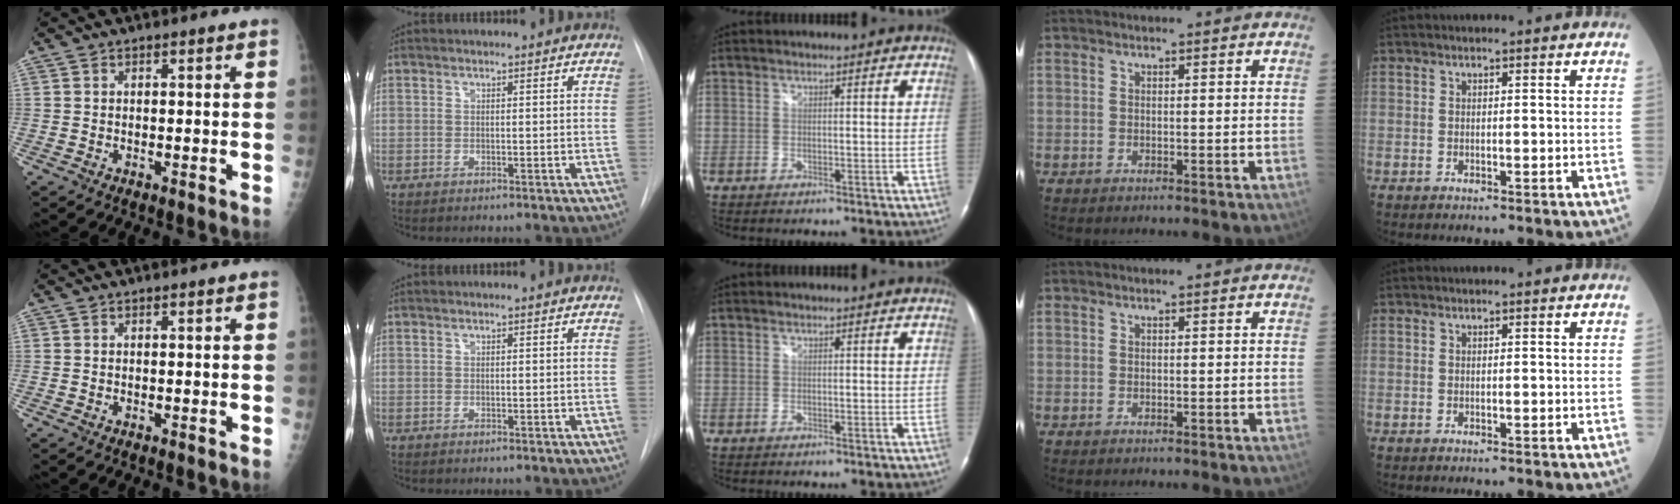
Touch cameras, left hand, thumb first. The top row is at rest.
{}